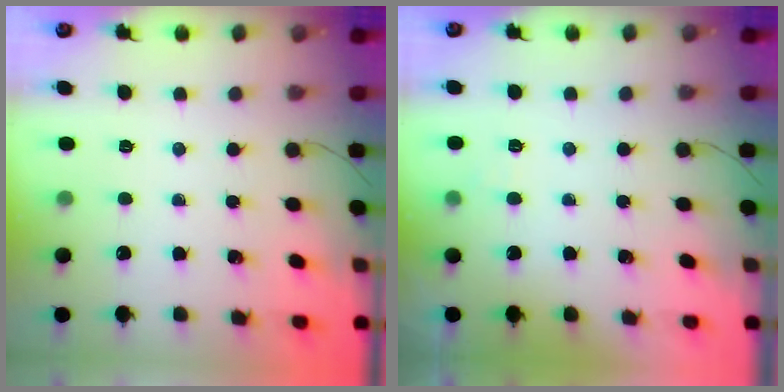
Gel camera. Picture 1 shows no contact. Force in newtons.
{"total": 4.8, "press": 4.6, "slide": 1.3}